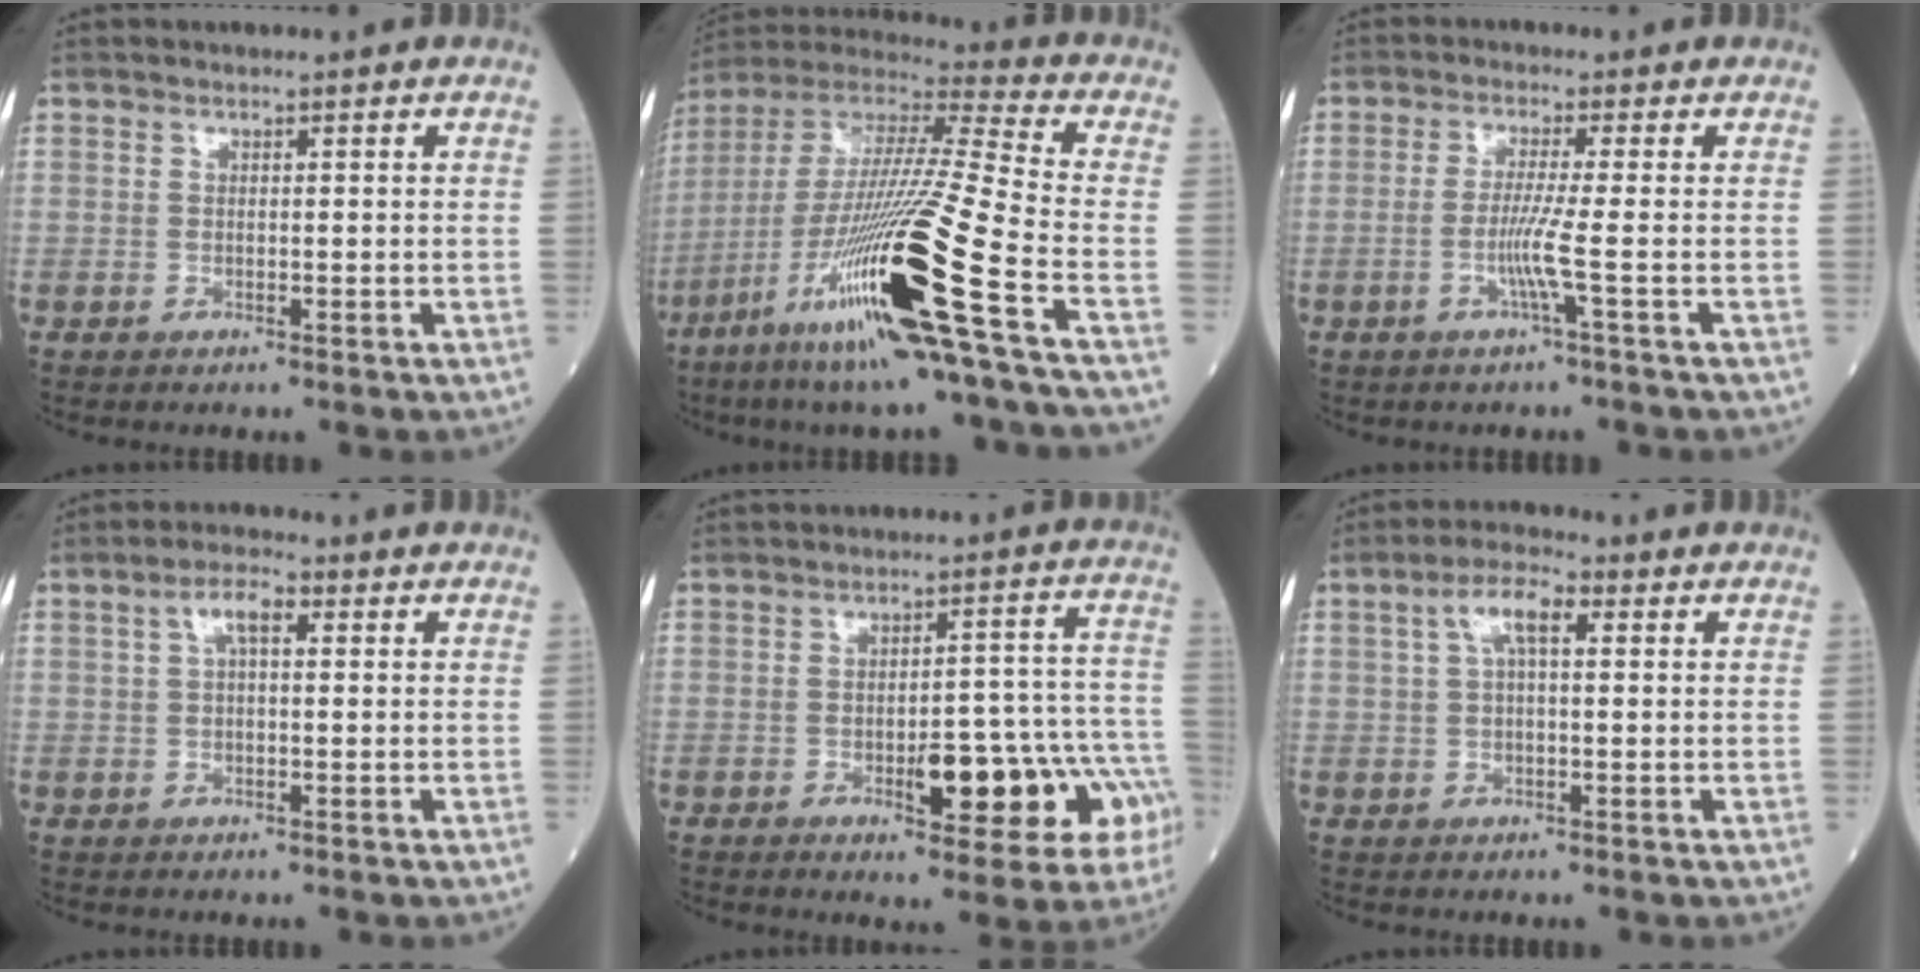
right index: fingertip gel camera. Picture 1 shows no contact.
{"total": 25.1, "force": [-10.5, -0.3, 22.8], "torque": [-0.448, -0.051, -0.197]}
{"total": 4.0, "force": [-1.1, -1.4, 3.5], "torque": [-0.077, -0.008, -0.023]}
{"total": 5.0, "force": [1.6, 1.7, 4.4], "torque": [-0.086, 0.023, 0.032]}
{"total": 13.9, "force": [-5.0, 3.9, 12.4], "torque": [-0.106, 0.031, -0.050]}
{"total": 5.3, "force": [1.8, 1.7, 4.6], "torque": [-0.093, 0.021, 0.036]}